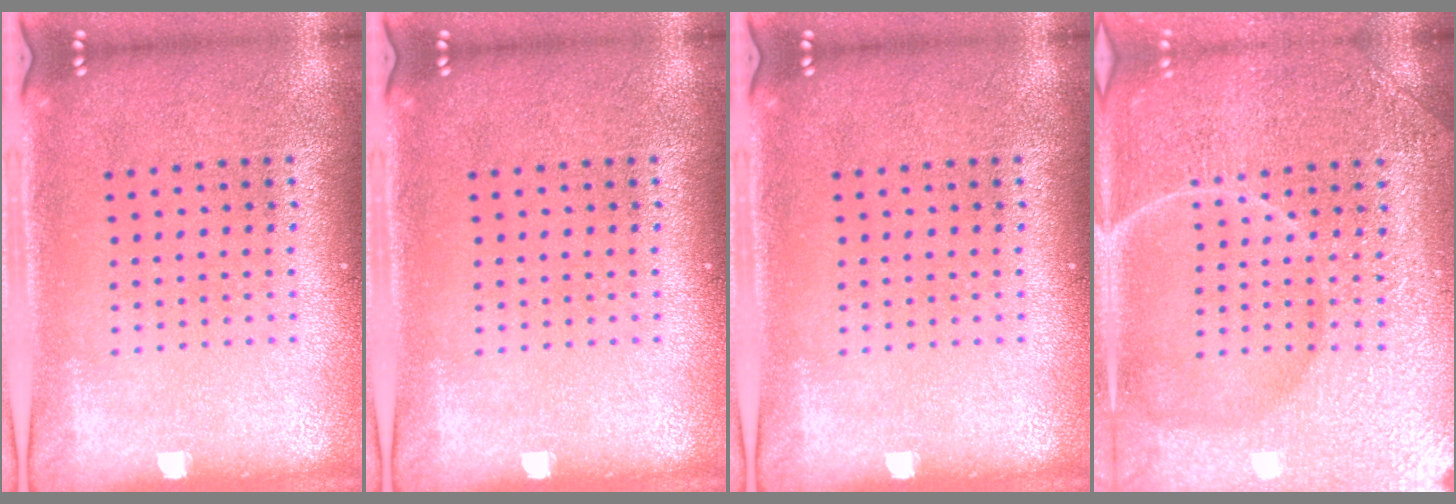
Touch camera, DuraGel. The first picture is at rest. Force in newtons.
{"total": 0.0}
{"total": 0.0}
{"total": 5.2, "press": 5.1, "slide": 0.6}